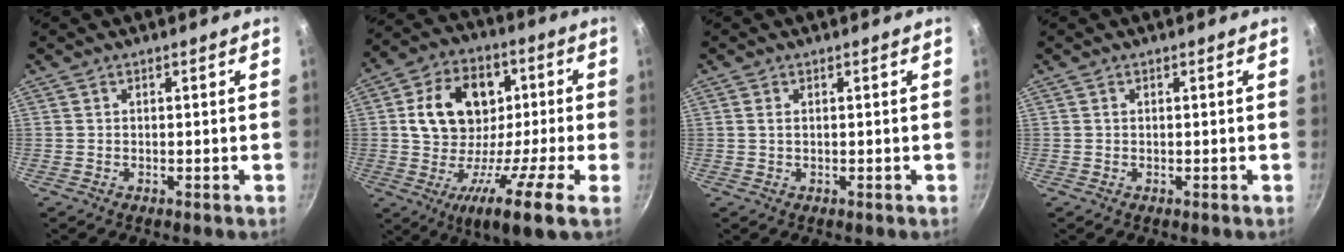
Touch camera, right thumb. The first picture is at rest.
{"total": 16.7, "force": [-2.2, 9.1, 13.8], "torque": [-0.213, 0.036, -0.057]}
{"total": 0.9, "force": [0.2, 0.5, 0.8], "torque": [-0.015, 0.000, 0.003]}
{"total": 0.0}